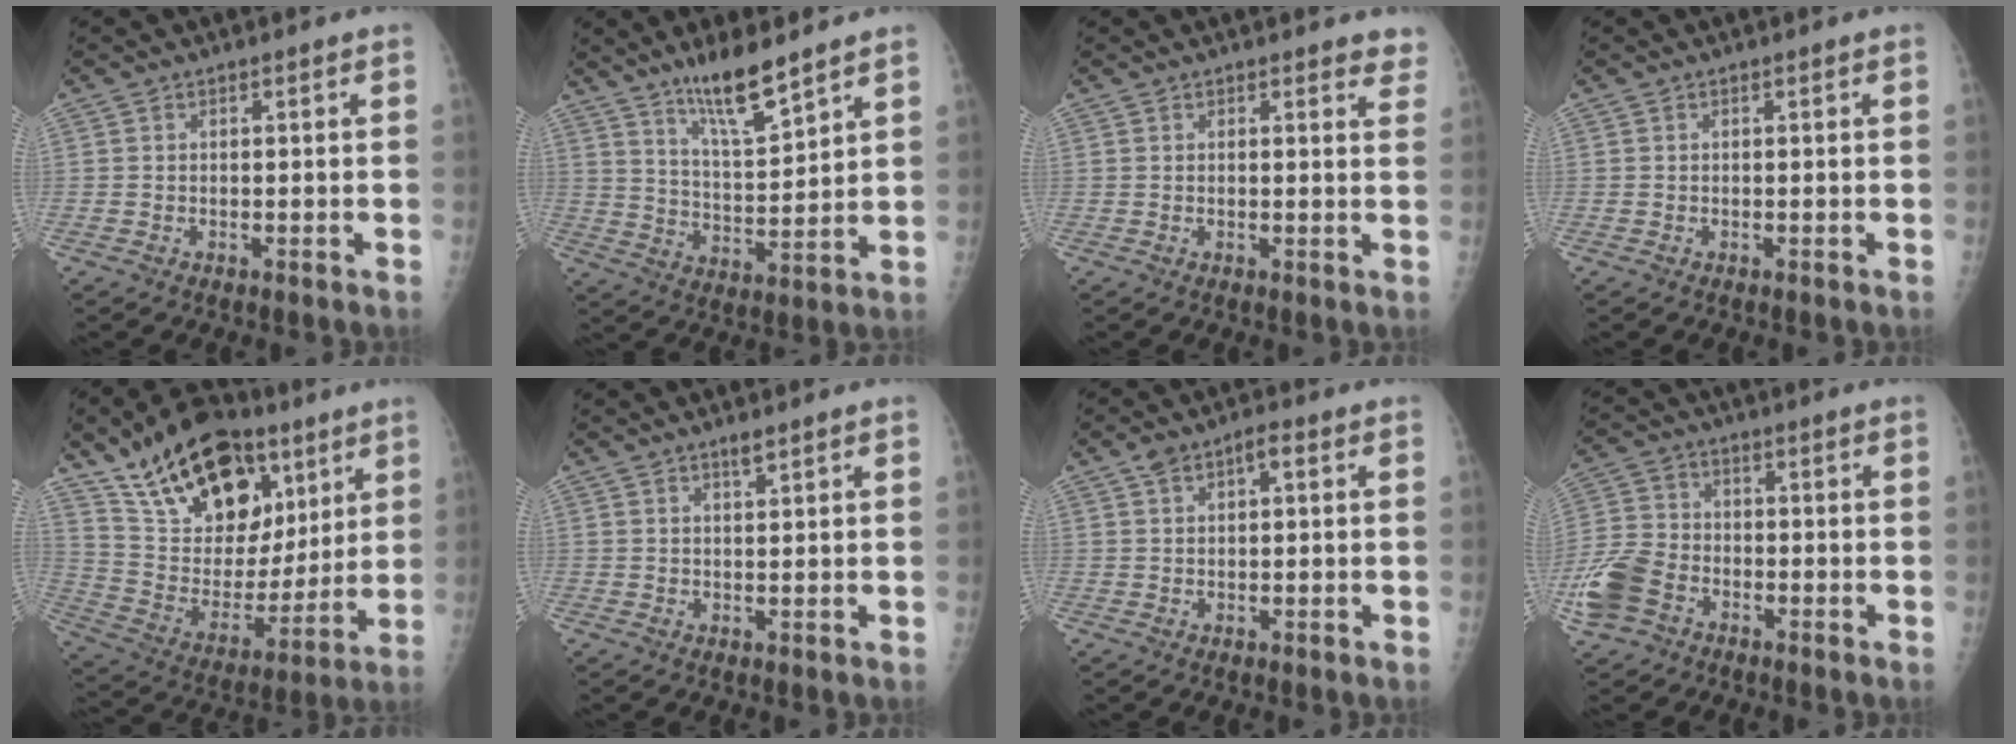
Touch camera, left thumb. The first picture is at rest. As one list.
[{"total": 10.3, "force": [7.7, 1.6, 6.7], "torque": [-0.109, -0.059, 0.146]}, {"total": 3.5, "force": [3.1, 1.2, 1.2], "torque": [0.011, -0.014, 0.020]}, {"total": 0.0}, {"total": 26.0, "force": [14.8, 14.7, 15.6], "torque": [-0.225, -0.028, 0.260]}, {"total": 1.5, "force": [1.1, 0.1, 1.0], "torque": [-0.012, -0.007, 0.021]}, {"total": 4.5, "force": [1.6, 2.2, 3.5], "torque": [-0.053, 0.015, 0.027]}, {"total": 10.2, "force": [-4.7, 7.2, 5.5], "torque": [-0.119, 0.020, -0.094]}]